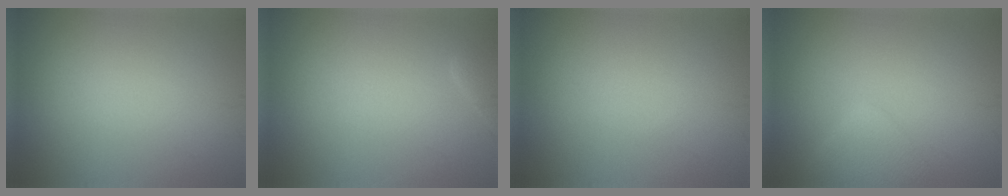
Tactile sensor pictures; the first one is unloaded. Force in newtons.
{"total": 1.1, "press": 1.1, "slide": 0.1}
{"total": 0.0}
{"total": 2.3, "press": 2.3, "slide": 0.2}